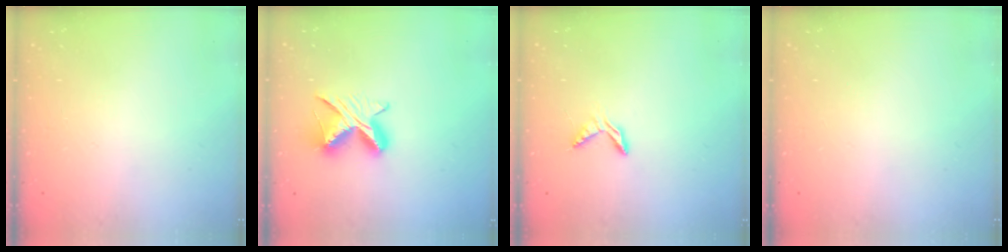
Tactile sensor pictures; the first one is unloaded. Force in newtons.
{"total": 8.9, "press": 8.8, "slide": 1.0}
{"total": 4.5, "press": 4.5, "slide": 0.3}
{"total": 0.0}